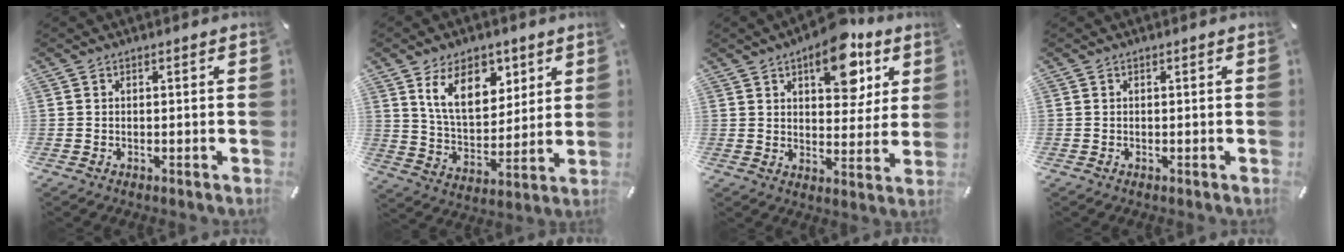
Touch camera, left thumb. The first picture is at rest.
{"total": 13.2, "force": [7.3, 8.1, 7.5], "torque": [-0.127, -0.021, 0.132]}
{"total": 14.2, "force": [7.5, 7.4, 9.5], "torque": [-0.112, -0.032, 0.122]}
{"total": 0.0}